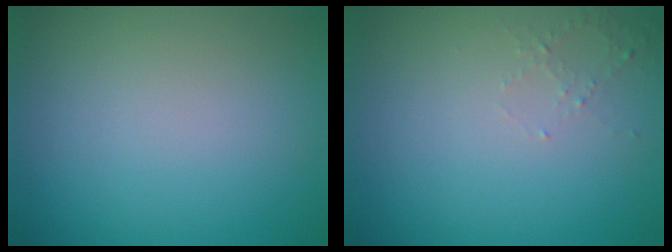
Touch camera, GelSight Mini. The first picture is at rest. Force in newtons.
{"total": 1.1, "press": 1.0, "slide": 0.4}